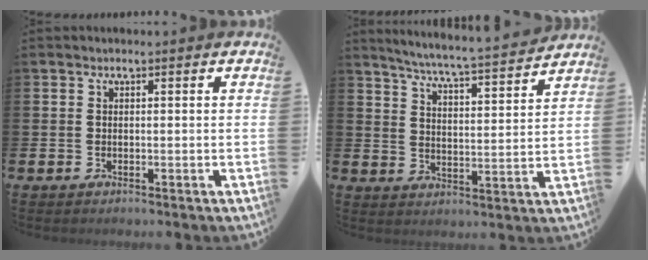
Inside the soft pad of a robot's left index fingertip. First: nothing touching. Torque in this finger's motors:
{"motor_torque": [0.30, -0.55, 0.10, 0.05]}